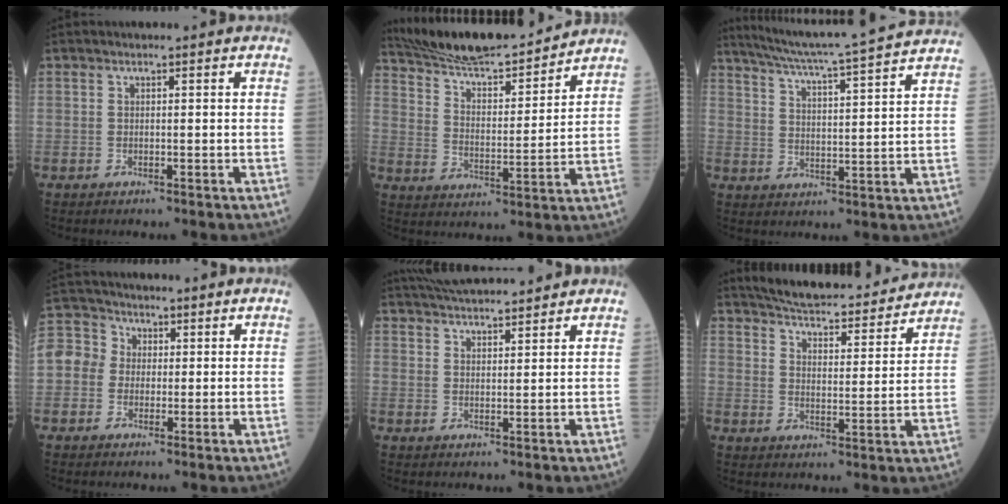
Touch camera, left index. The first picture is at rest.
{"total": 17.5, "force": [16.2, 1.6, 6.5], "torque": [-0.114, 0.000, 0.263]}
{"total": 18.1, "force": [16.4, -1.5, 7.4], "torque": [-0.139, -0.013, 0.227]}
{"total": 13.4, "force": [1.7, 12.2, 5.3], "torque": [-0.163, 0.057, 0.031]}
{"total": 9.1, "force": [8.6, 0.8, 2.9], "torque": [-0.053, 0.030, 0.141]}
{"total": 18.2, "force": [16.8, 2.8, 6.3], "torque": [-0.089, 0.002, 0.229]}